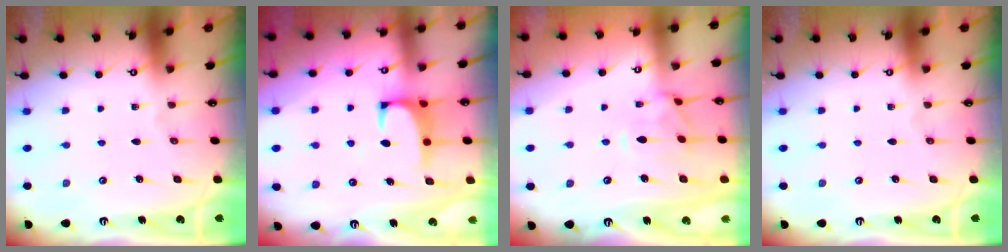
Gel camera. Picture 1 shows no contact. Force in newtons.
{"total": 1.2, "press": 1.1, "slide": 0.5}
{"total": 1.3, "press": 0.9, "slide": 0.9}
{"total": 0.0}